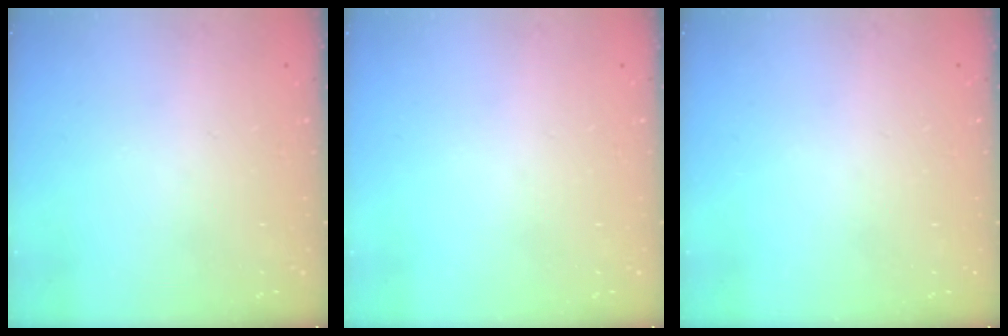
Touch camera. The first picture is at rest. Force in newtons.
{"total": 0.0}
{"total": 0.0}